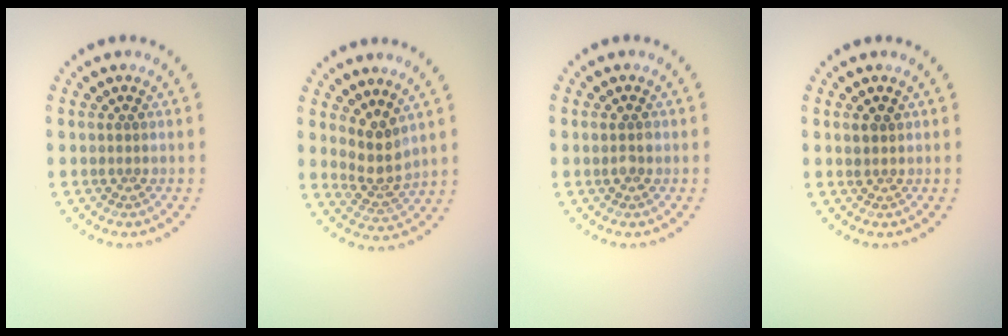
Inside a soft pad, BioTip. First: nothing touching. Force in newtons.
{"total": 2.8, "press": 2.1, "slide": 1.8}
{"total": 1.2, "press": 1.1, "slide": 0.3}
{"total": 1.1, "press": 1.0, "slide": 0.5}